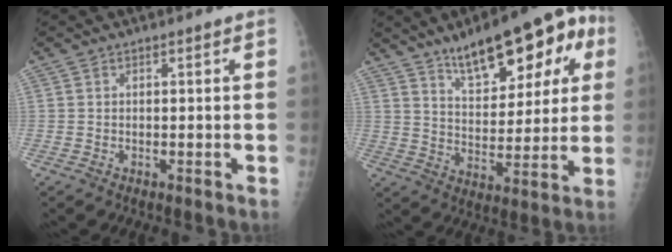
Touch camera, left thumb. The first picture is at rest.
{"total": 19.2, "force": [9.5, 7.8, 14.7], "torque": [-0.165, -0.018, 0.145]}